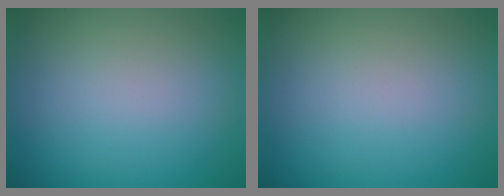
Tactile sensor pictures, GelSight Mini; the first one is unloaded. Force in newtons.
{"total": 0.0}